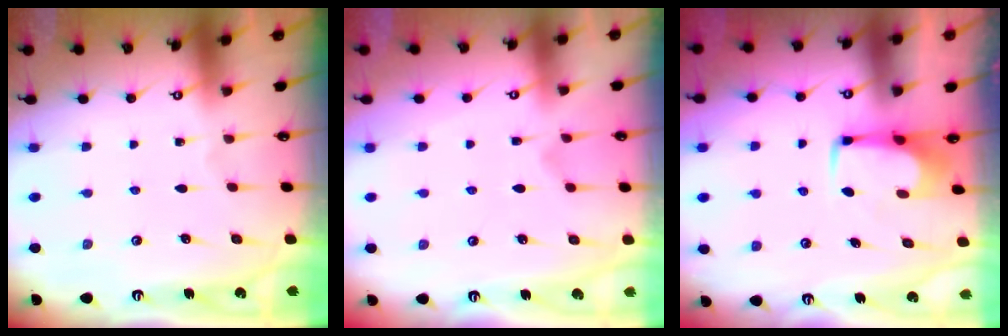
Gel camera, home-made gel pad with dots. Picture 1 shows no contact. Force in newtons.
{"total": 2.1, "press": 1.9, "slide": 1.0}
{"total": 1.8, "press": 1.7, "slide": 0.6}